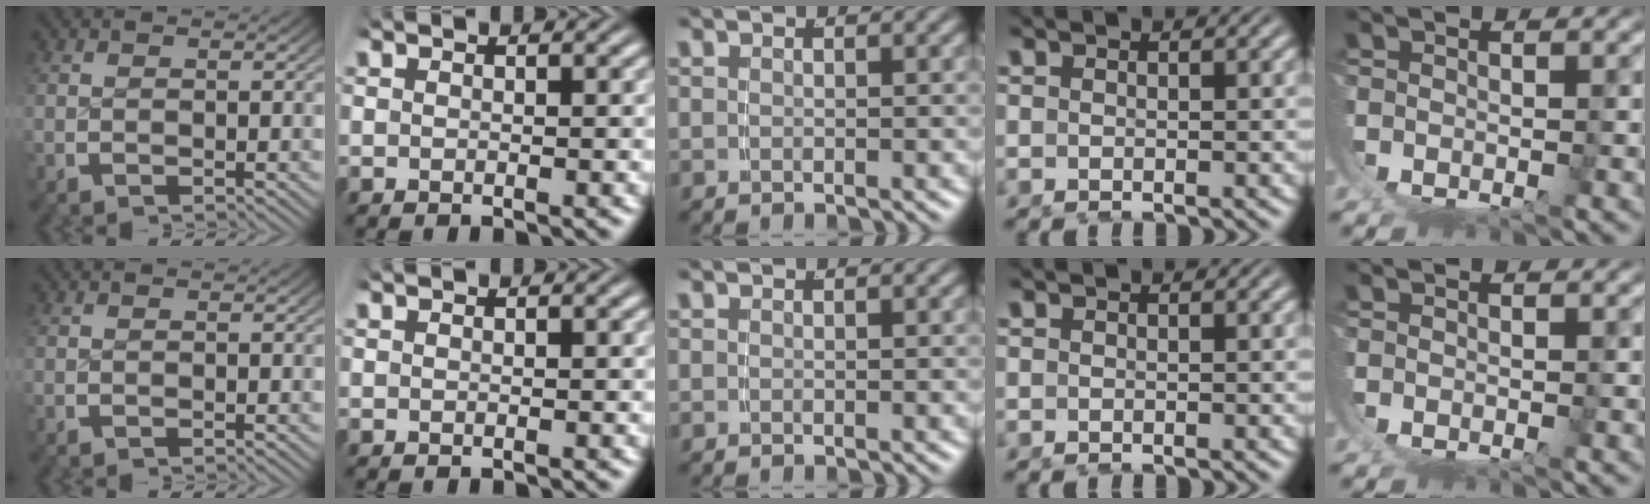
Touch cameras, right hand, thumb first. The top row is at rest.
{}